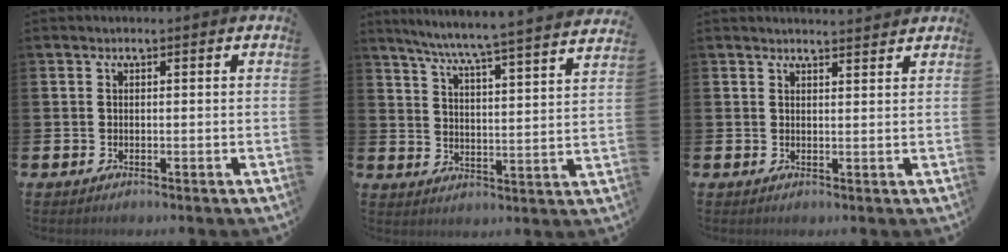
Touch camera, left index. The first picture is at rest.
{"total": 6.7, "force": [6.3, -0.7, 2.2], "torque": [-0.068, -0.053, 0.105]}
{"total": 2.1, "force": [2.1, 0.0, -0.1], "torque": [0.009, -0.015, 0.036]}